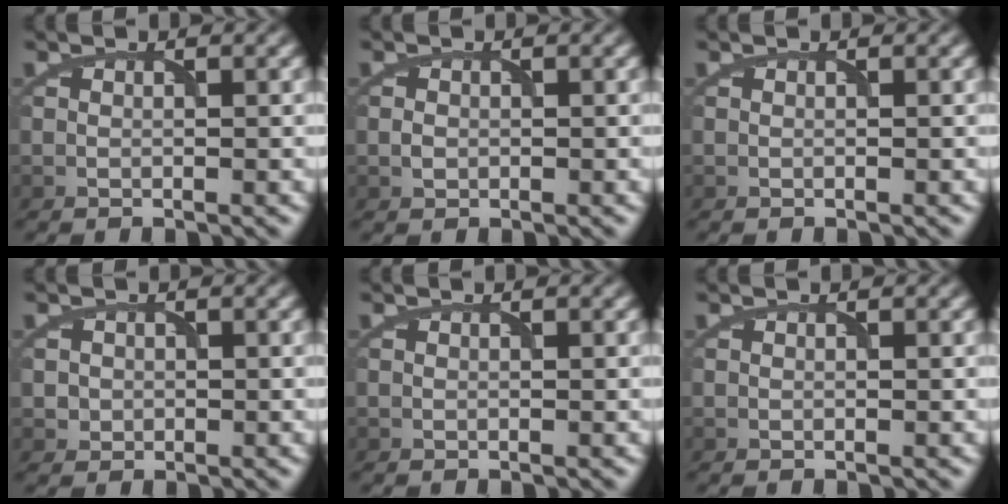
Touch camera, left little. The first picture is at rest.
{"total": 0.8, "force": [-0.2, 0.7, 0.4], "torque": [-0.007, -0.002, -0.004]}
{"total": 0.0}
{"total": 1.2, "force": [-0.1, 1.2, 0.1], "torque": [0.009, -0.004, 0.001]}
{"total": 0.0}
{"total": 0.0}